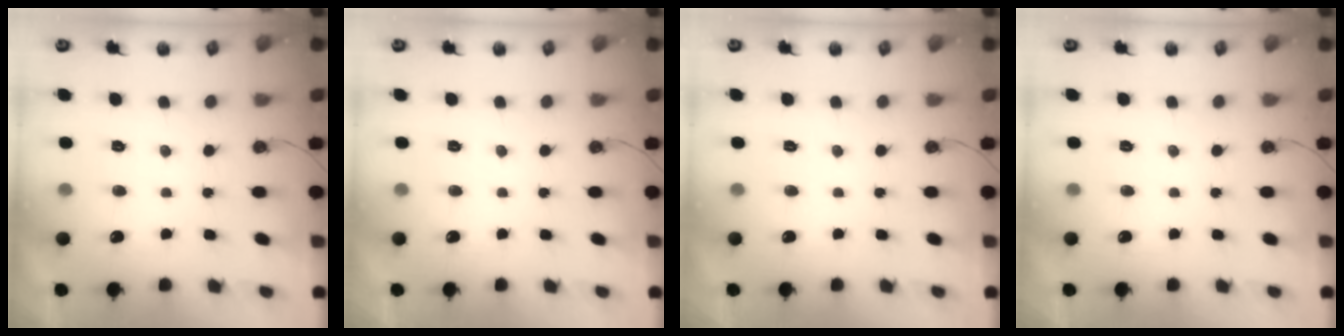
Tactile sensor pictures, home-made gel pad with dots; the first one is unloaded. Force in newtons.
{"total": 0.0}
{"total": 0.0}
{"total": 0.0}